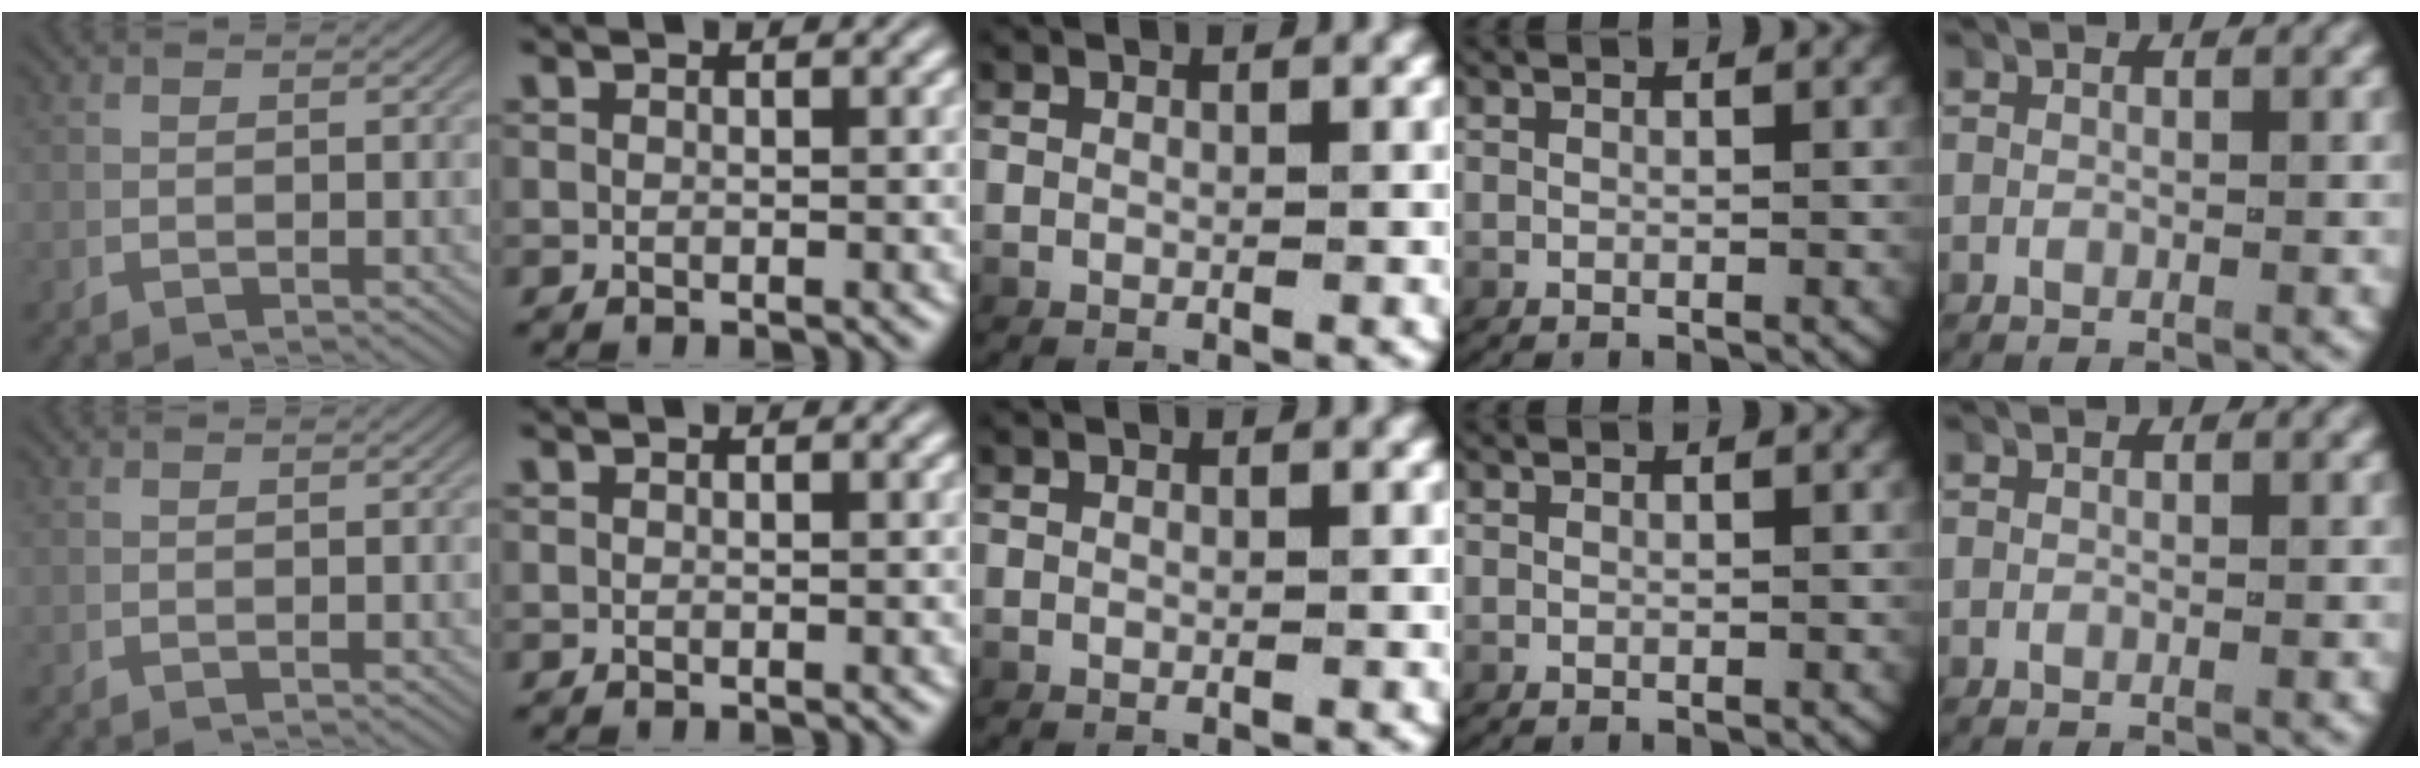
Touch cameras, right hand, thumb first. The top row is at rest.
{}